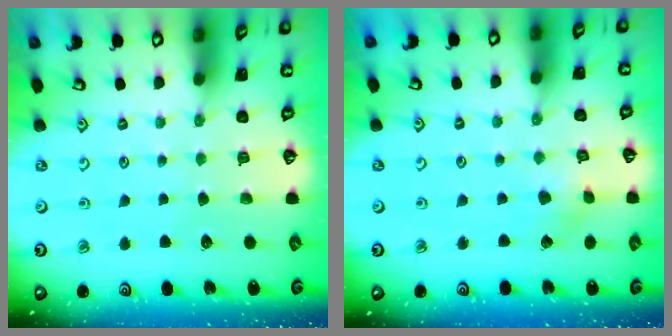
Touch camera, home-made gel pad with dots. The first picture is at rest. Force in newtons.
{"total": 2.1, "press": 2.1, "slide": 0.2}